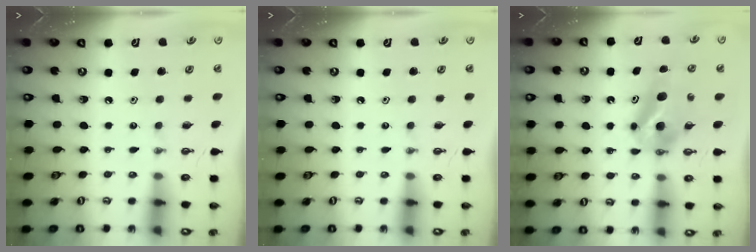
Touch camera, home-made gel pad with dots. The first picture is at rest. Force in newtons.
{"total": 0.0}
{"total": 7.6, "press": 6.8, "slide": 3.3}